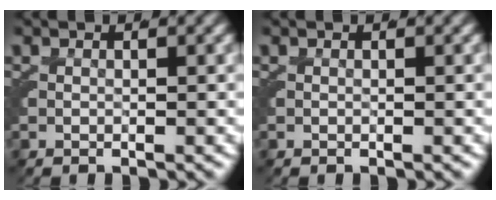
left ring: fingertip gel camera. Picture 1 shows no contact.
{"total": 0.0}